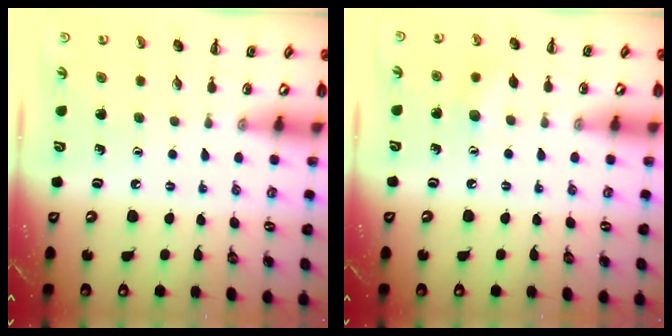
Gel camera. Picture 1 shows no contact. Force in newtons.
{"total": 5.7, "press": 5.5, "slide": 1.5}